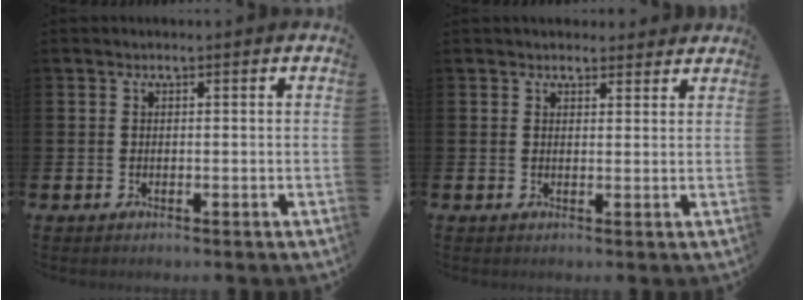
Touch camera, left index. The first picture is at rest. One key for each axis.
{"total": 2.2, "fx": 2.1, "fy": 0.8, "fz": 0.0, "tx": 0.005, "ty": -0.007, "tz": 0.038}